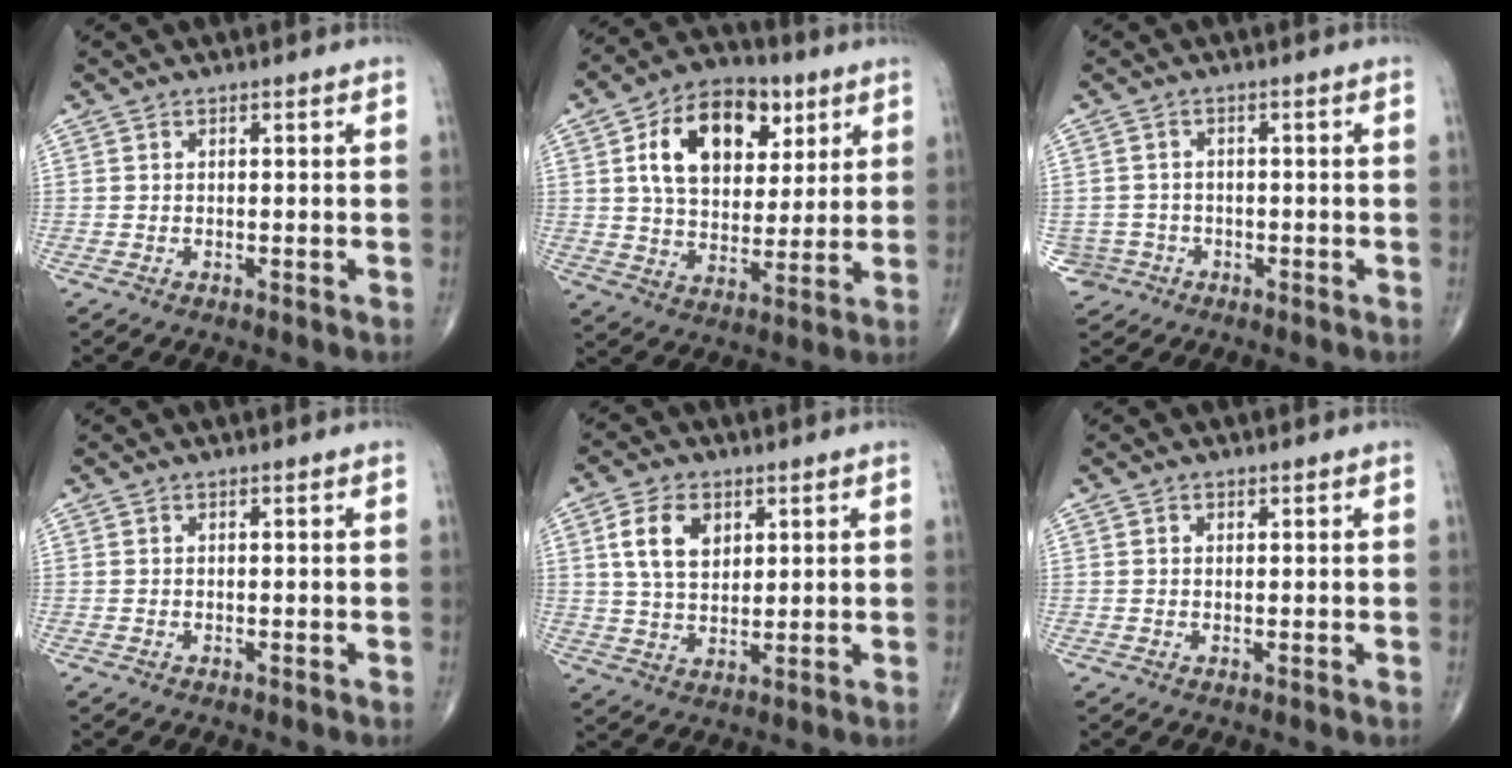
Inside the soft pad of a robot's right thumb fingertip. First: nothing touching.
{"total": 17.7, "force": [6.3, 11.4, 11.9], "torque": [-0.162, -0.010, 0.105]}
{"total": 3.9, "force": [-1.6, 3.6, -0.2], "torque": [0.017, 0.014, -0.027]}
{"total": 0.0}
{"total": 8.2, "force": [3.0, 5.3, 5.6], "torque": [-0.093, -0.011, 0.058]}
{"total": 0.6, "force": [0.3, 0.5, 0.2], "torque": [-0.003, -0.002, 0.005]}